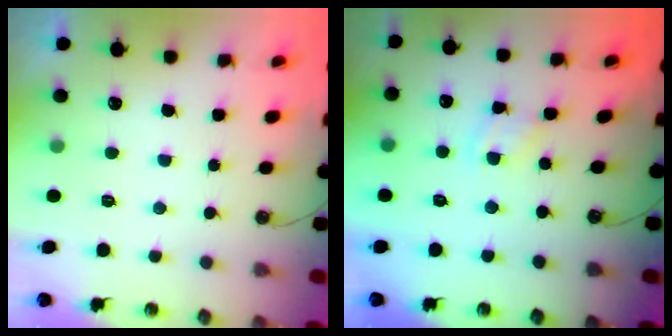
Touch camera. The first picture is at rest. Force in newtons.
{"total": 2.9, "press": 2.9, "slide": 0.4}